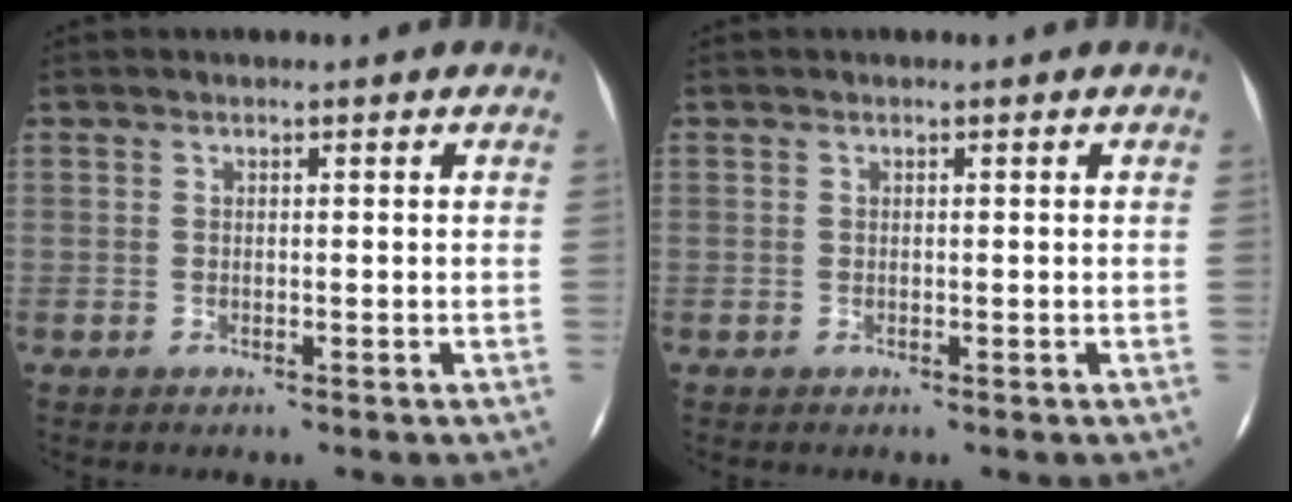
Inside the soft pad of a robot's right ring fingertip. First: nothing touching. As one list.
[{"total": 0.0}]